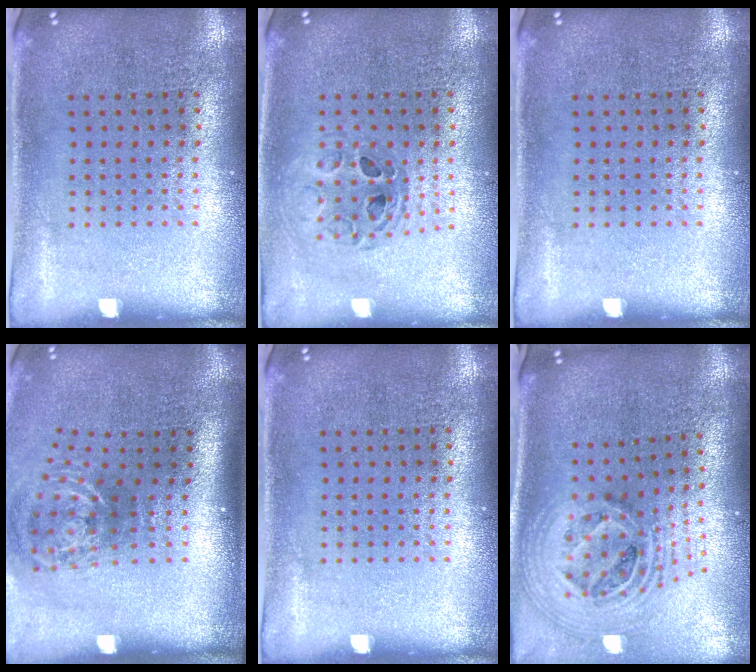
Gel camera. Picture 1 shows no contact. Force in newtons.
{"total": 0.7, "press": 0.7, "slide": 0.1}
{"total": 0.0}
{"total": 2.1, "press": 1.3, "slide": 1.7}
{"total": 0.0}
{"total": 2.8, "press": 1.9, "slide": 2.1}